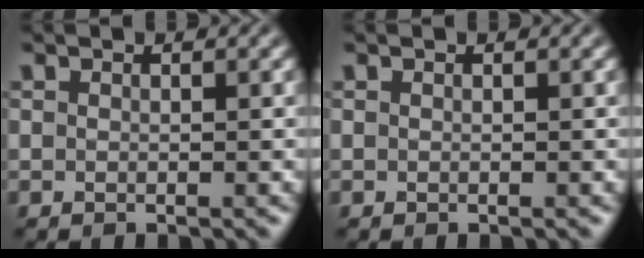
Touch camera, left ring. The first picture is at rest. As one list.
[{"total": 0.0}]